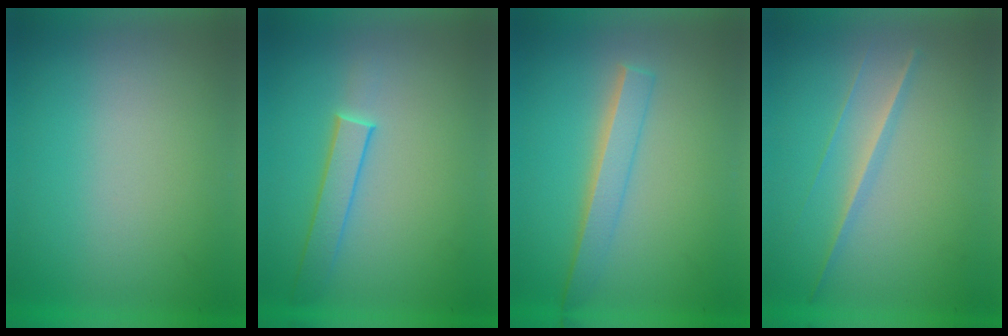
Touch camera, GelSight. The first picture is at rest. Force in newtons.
{"total": 1.9}
{"total": 2.2}
{"total": 1.3}